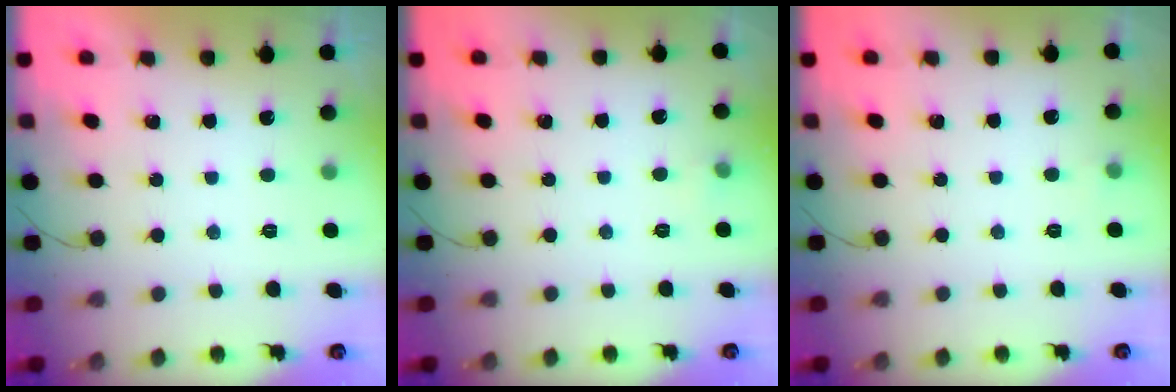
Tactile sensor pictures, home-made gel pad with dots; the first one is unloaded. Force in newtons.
{"total": 3.0, "press": 2.8, "slide": 1.1}
{"total": 2.8, "press": 2.5, "slide": 1.1}